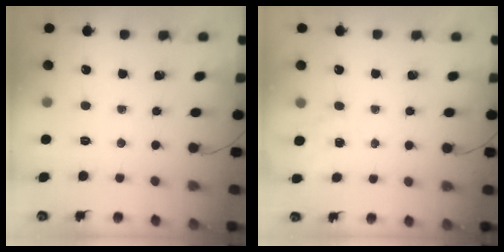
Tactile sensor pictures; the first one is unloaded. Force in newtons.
{"total": 5.7, "press": 5.5, "slide": 1.5}